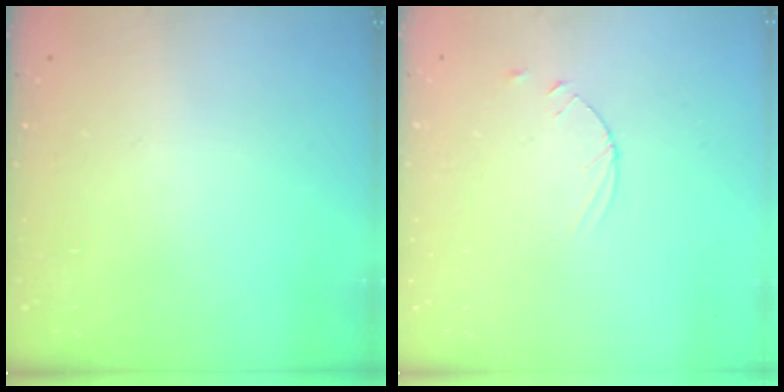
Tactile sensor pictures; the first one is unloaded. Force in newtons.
{"total": 4.5, "press": 4.4, "slide": 0.4}